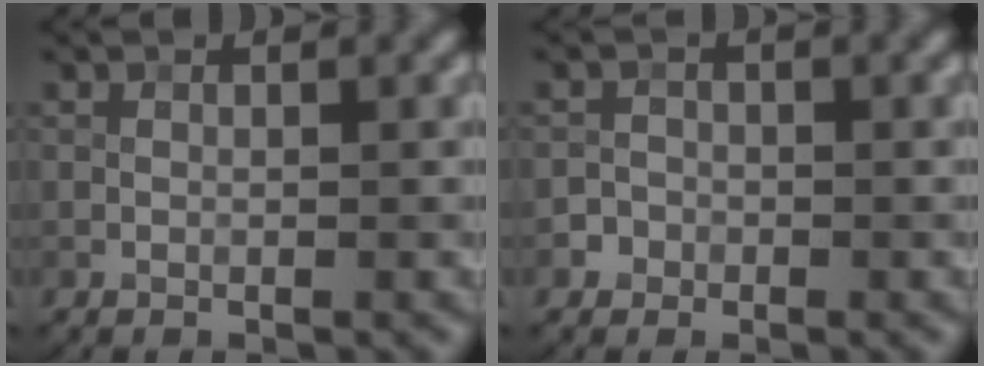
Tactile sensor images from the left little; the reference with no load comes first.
{"total": 1.4, "force": [-0.5, 1.3, 0.1], "torque": [0.010, 0.005, -0.009]}